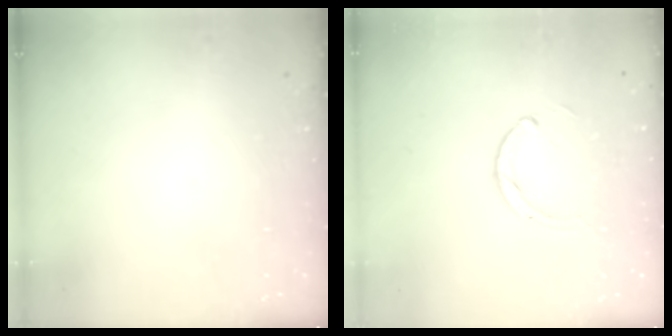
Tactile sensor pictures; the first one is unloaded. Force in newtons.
{"total": 2.5, "press": 2.5, "slide": 0.3}